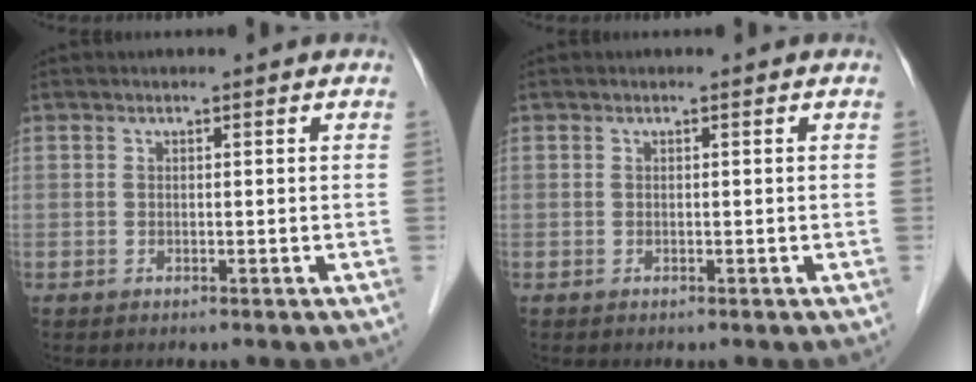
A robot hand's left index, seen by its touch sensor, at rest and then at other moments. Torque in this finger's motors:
{"motor_torque": [0.00, 0.00, 0.00, 0.00]}